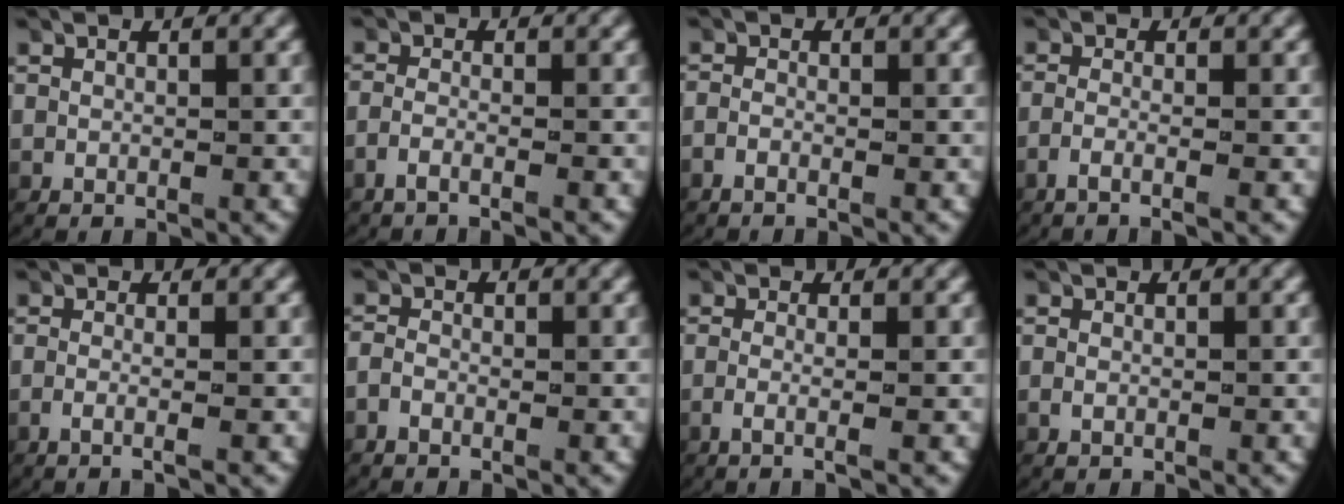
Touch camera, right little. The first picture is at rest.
{"total": 2.3, "force": [-1.8, 0.1, 1.4], "torque": [-0.039, -0.008, -0.031]}
{"total": 1.3, "force": [-1.1, 0.1, 0.6], "torque": [-0.026, -0.006, -0.020]}
{"total": 2.3, "force": [-1.7, -0.2, 1.6], "torque": [-0.041, -0.009, -0.028]}
{"total": 1.7, "force": [-1.1, -0.3, 1.3], "torque": [-0.043, -0.009, -0.016]}
{"total": 1.1, "force": [-0.9, 0.4, 0.5], "torque": [-0.021, -0.007, -0.018]}
{"total": 2.0, "force": [-1.0, -0.3, 1.7], "torque": [-0.052, -0.012, -0.015]}
{"total": 0.5, "force": [-0.4, 0.1, 0.3], "torque": [-0.016, -0.005, -0.003]}